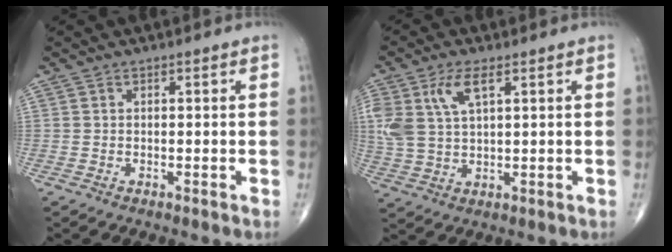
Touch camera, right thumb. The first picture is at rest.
{"total": 9.0, "force": [3.7, 4.0, 7.1], "torque": [-0.163, -0.001, 0.078]}